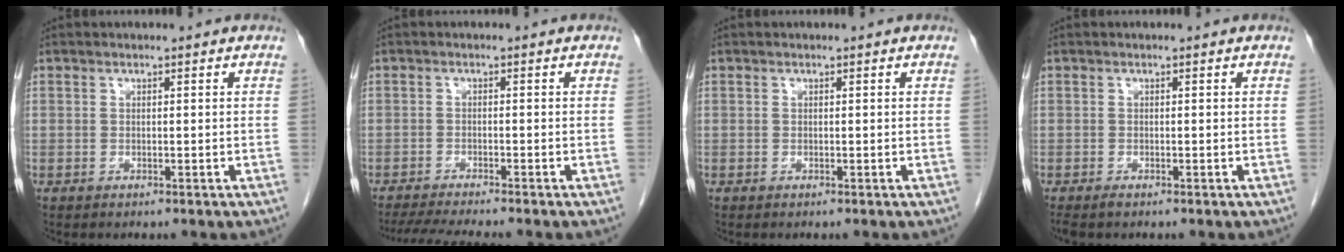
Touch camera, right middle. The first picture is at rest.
{"total": 6.6, "force": [-5.8, -0.5, 2.9], "torque": [-0.045, -0.018, -0.096]}
{"total": 0.0}
{"total": 1.0, "force": [-0.9, 0.2, 0.5], "torque": [-0.013, -0.004, -0.014]}